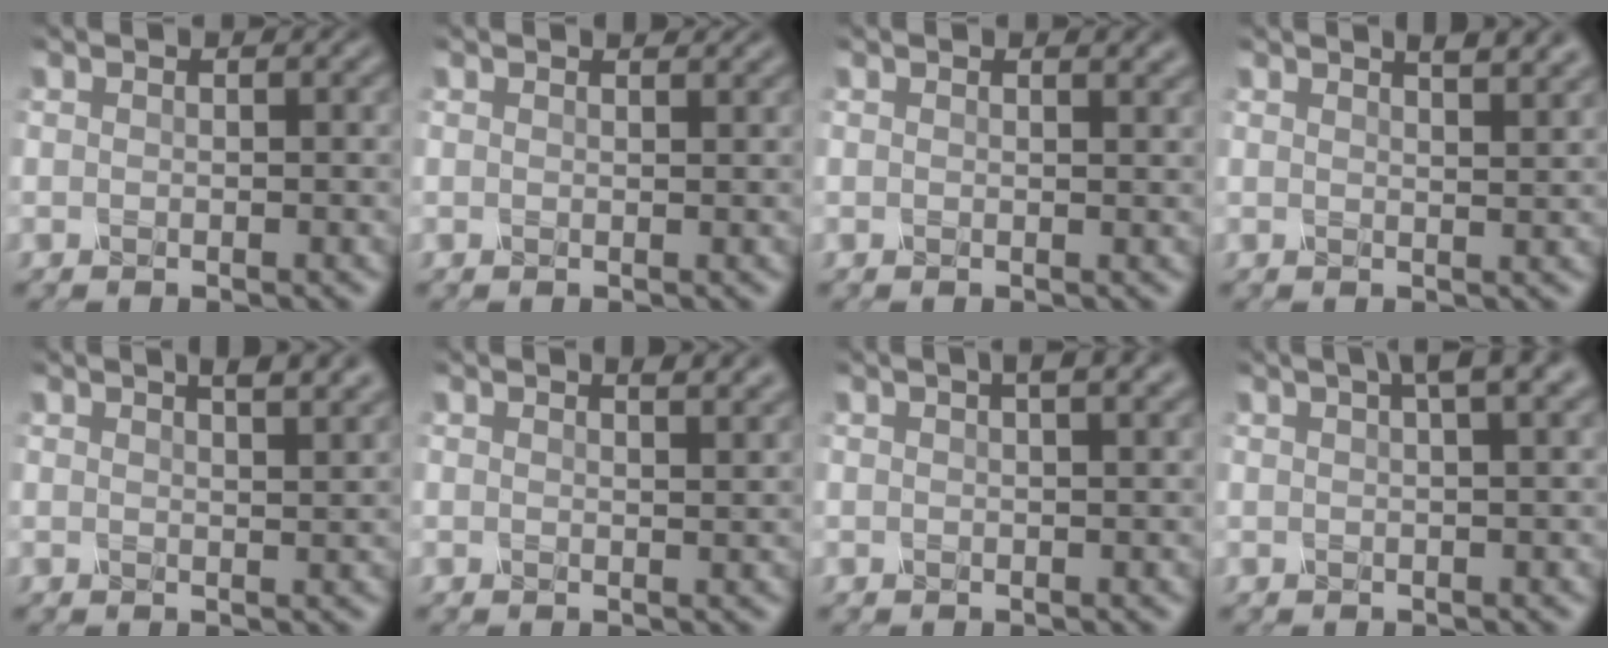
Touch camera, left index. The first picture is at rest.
{"total": 1.0, "force": [0.9, 0.1, 0.3], "torque": [-0.009, -0.001, 0.010]}
{"total": 1.5, "force": [1.3, 0.4, 0.7], "torque": [-0.008, 0.001, 0.018]}
{"total": 4.4, "force": [3.1, 1.6, 2.6], "torque": [-0.010, 0.022, 0.013]}
{"total": 5.1, "force": [3.4, 1.9, 3.2], "torque": [-0.013, 0.028, 0.013]}
{"total": 3.0, "force": [2.2, 1.1, 1.7], "torque": [-0.006, 0.016, 0.011]}
{"total": 3.1, "force": [1.8, 0.9, 2.4], "torque": [-0.022, 0.005, 0.015]}
{"total": 3.7, "force": [2.0, 0.6, 3.0], "torque": [-0.038, 0.012, 0.026]}